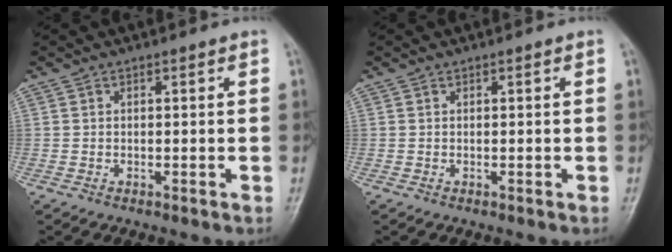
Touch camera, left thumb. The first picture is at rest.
{"total": 0.0}